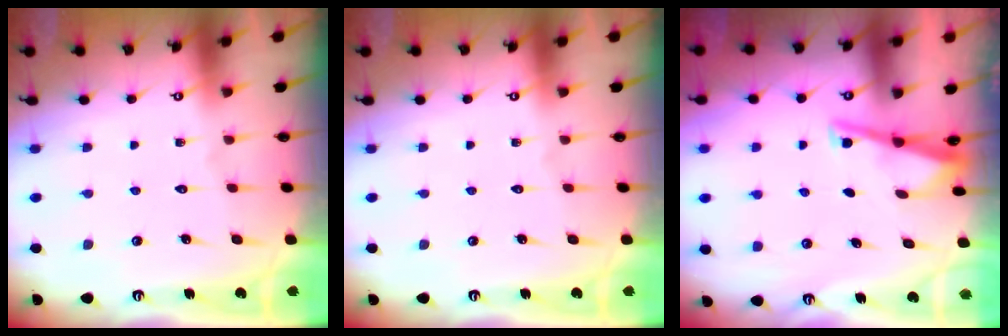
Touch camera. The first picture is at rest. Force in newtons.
{"total": 0.0}
{"total": 4.3, "press": 4.3, "slide": 0.5}